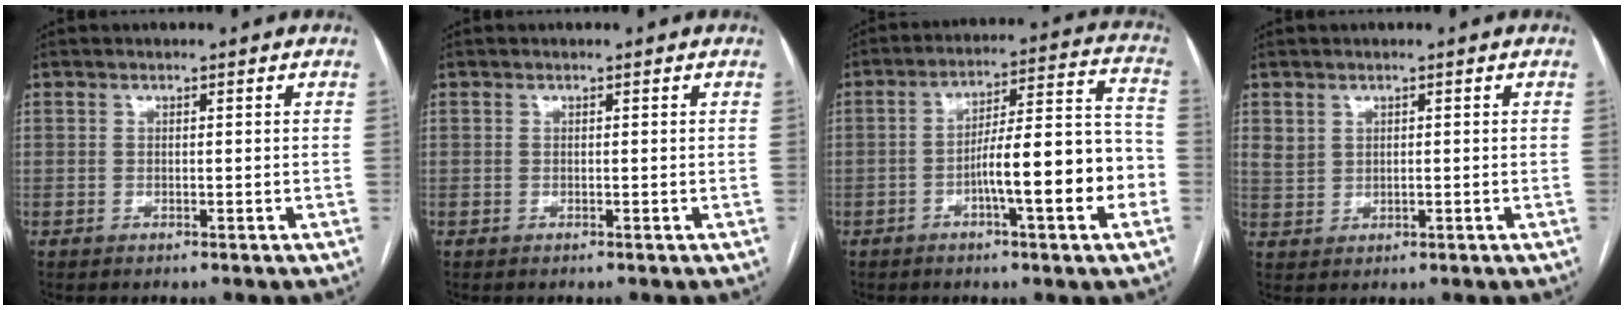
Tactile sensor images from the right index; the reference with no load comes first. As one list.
[{"total": 0.0}, {"total": 14.2, "force": [-4.2, 1.8, 13.5], "torque": [-0.198, 0.025, -0.061]}, {"total": 2.8, "force": [1.4, 2.2, 0.8], "torque": [-0.016, 0.002, 0.035]}]